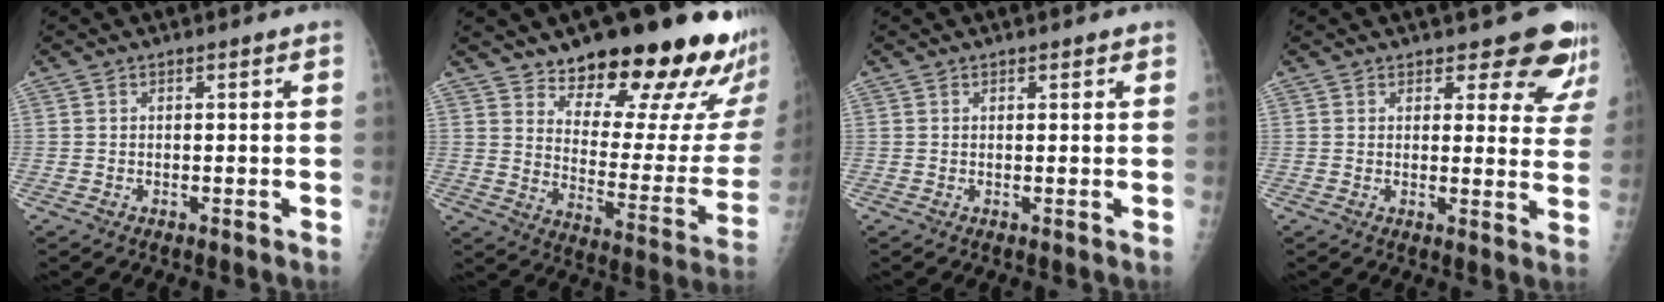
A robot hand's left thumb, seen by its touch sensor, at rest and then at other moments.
{"total": 25.6, "force": [19.3, 8.2, 14.6], "torque": [-0.161, -0.127, 0.257]}
{"total": 0.7, "force": [0.6, 0.4, 0.1], "torque": [0.006, -0.004, 0.004]}
{"total": 9.2, "force": [8.1, 3.6, 2.5], "torque": [0.013, -0.055, 0.073]}